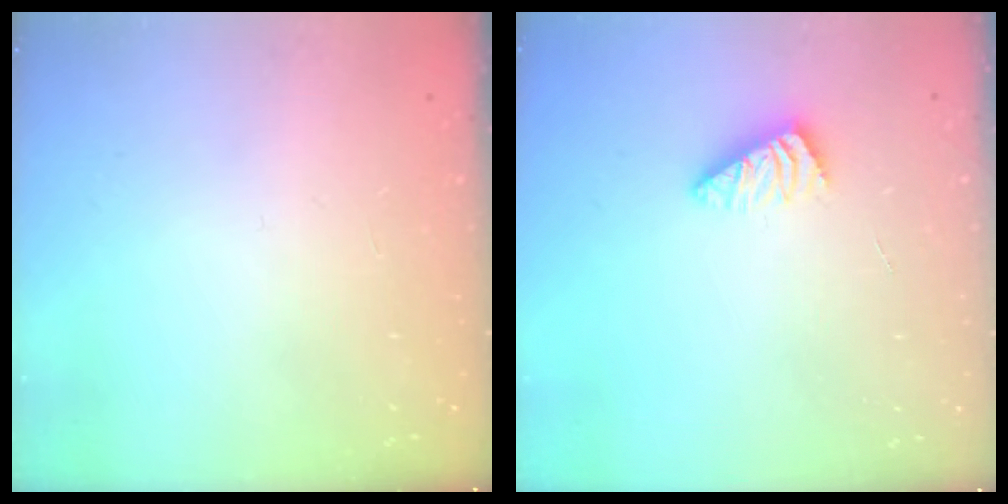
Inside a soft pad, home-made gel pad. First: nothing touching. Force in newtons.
{"total": 2.2, "press": 2.2, "slide": 0.4}